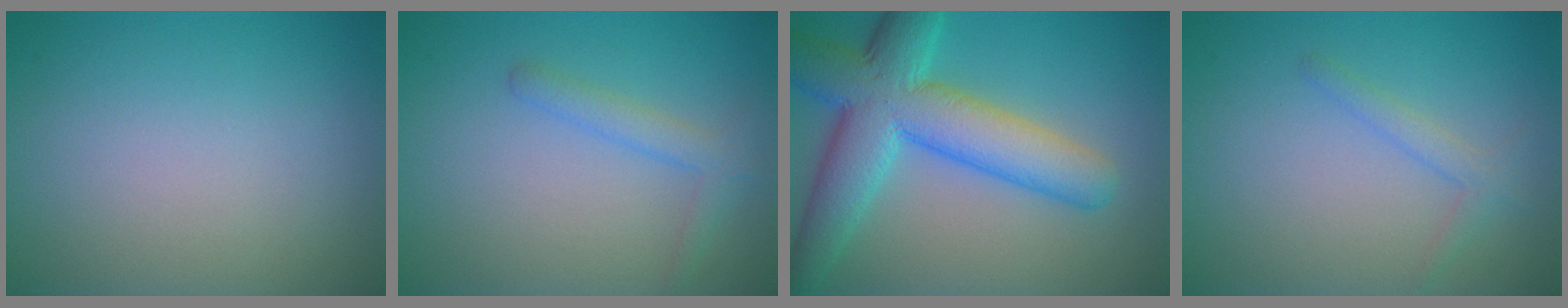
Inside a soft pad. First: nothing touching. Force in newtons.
{"total": 2.0, "press": 2.0, "slide": 0.2}
{"total": 9.5, "press": 9.5, "slide": 0.2}
{"total": 1.5, "press": 1.5, "slide": 0.1}